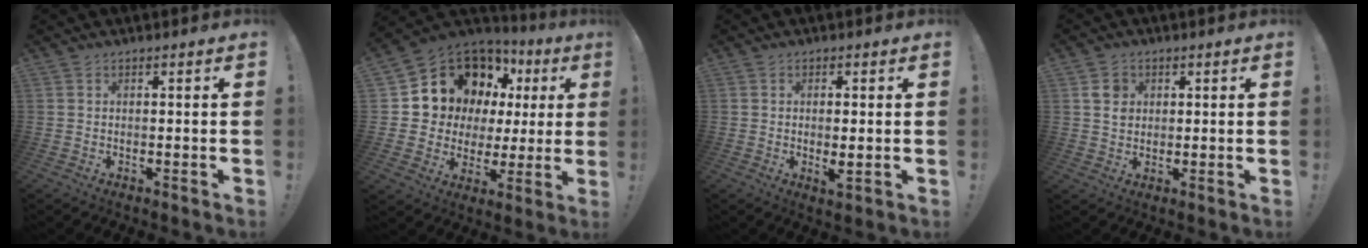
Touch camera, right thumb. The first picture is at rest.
{"total": 12.9, "force": [8.1, 8.6, 5.2], "torque": [-0.089, -0.064, 0.162]}
{"total": 3.3, "force": [-0.1, 0.8, 3.2], "torque": [-0.044, -0.006, -0.001]}
{"total": 5.2, "force": [1.6, 4.4, 2.1], "torque": [-0.021, 0.000, 0.030]}